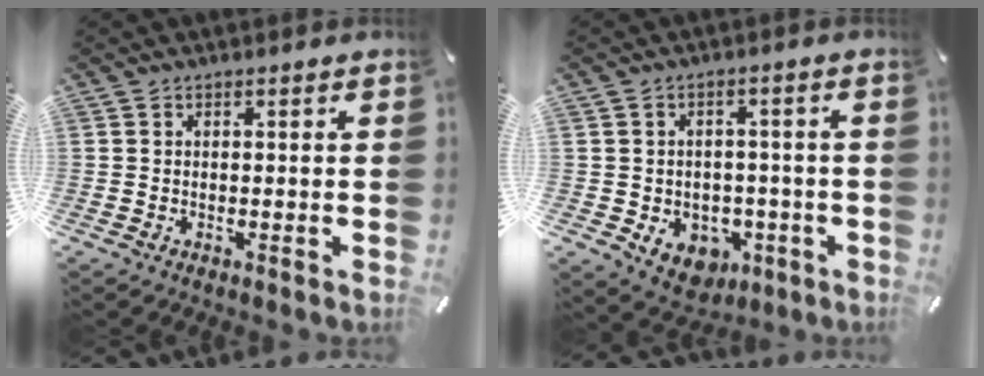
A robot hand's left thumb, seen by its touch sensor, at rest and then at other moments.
{"total": 7.4, "force": [-2.3, 6.1, 3.4], "torque": [-0.046, 0.014, -0.038]}